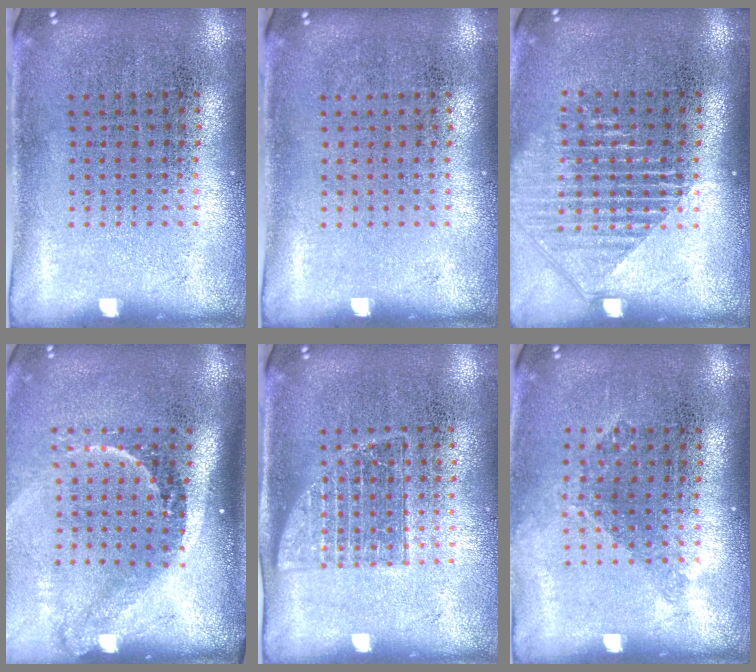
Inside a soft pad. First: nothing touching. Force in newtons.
{"total": 0.0}
{"total": 1.6, "press": 1.4, "slide": 0.7}
{"total": 2.2, "press": 1.5, "slide": 1.7}
{"total": 1.2, "press": 1.1, "slide": 0.6}
{"total": 1.0, "press": 0.8, "slide": 0.6}